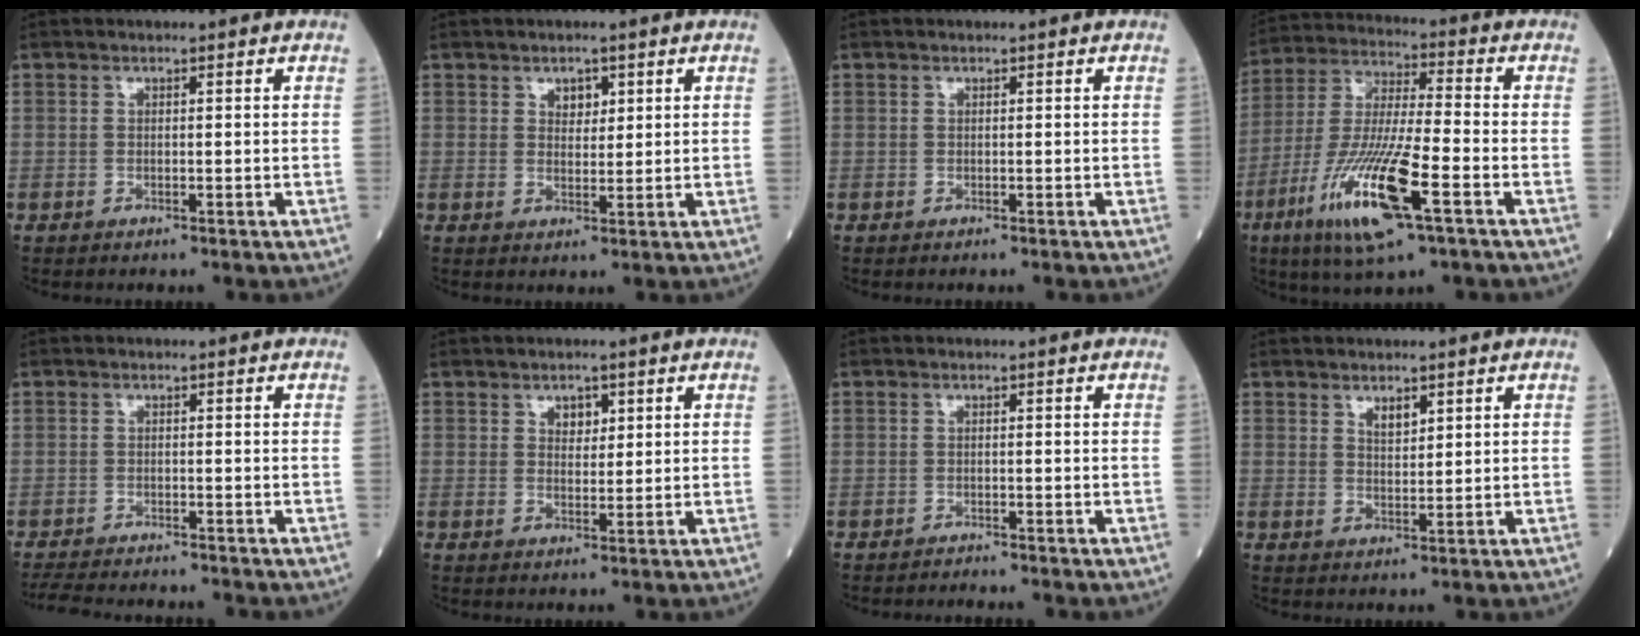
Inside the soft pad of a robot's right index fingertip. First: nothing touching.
{"total": 2.5, "force": [1.3, 1.5, 1.4], "torque": [-0.019, -0.002, 0.021]}
{"total": 0.0}
{"total": 16.2, "force": [-7.0, 1.8, 14.4], "torque": [-0.299, -0.026, -0.128]}
{"total": 6.8, "force": [-6.4, 1.0, 2.2], "torque": [-0.036, -0.017, -0.103]}
{"total": 2.5, "force": [1.3, 1.6, 1.5], "torque": [-0.020, -0.001, 0.019]}
{"total": 1.1, "force": [-1.0, -0.3, -0.3], "torque": [-0.003, -0.007, -0.015]}
{"total": 2.4, "force": [1.5, 0.9, 1.5], "torque": [-0.031, -0.002, 0.031]}